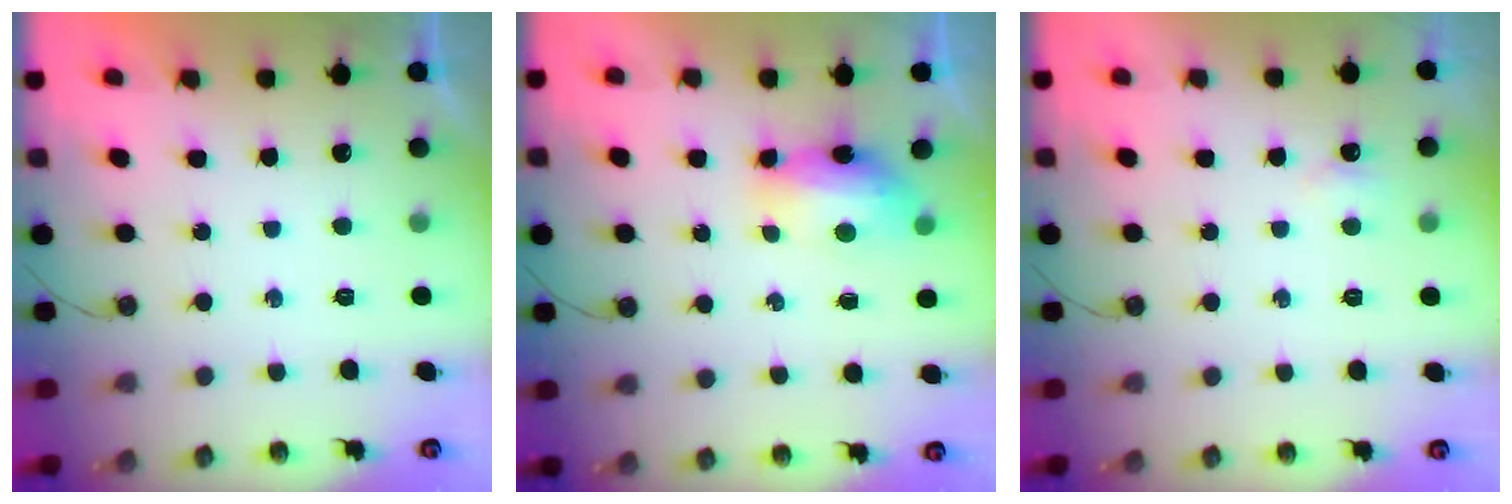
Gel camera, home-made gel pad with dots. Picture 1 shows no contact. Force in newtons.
{"total": 10.4, "press": 8.7, "slide": 5.7}
{"total": 3.2, "press": 3.2, "slide": 0.5}